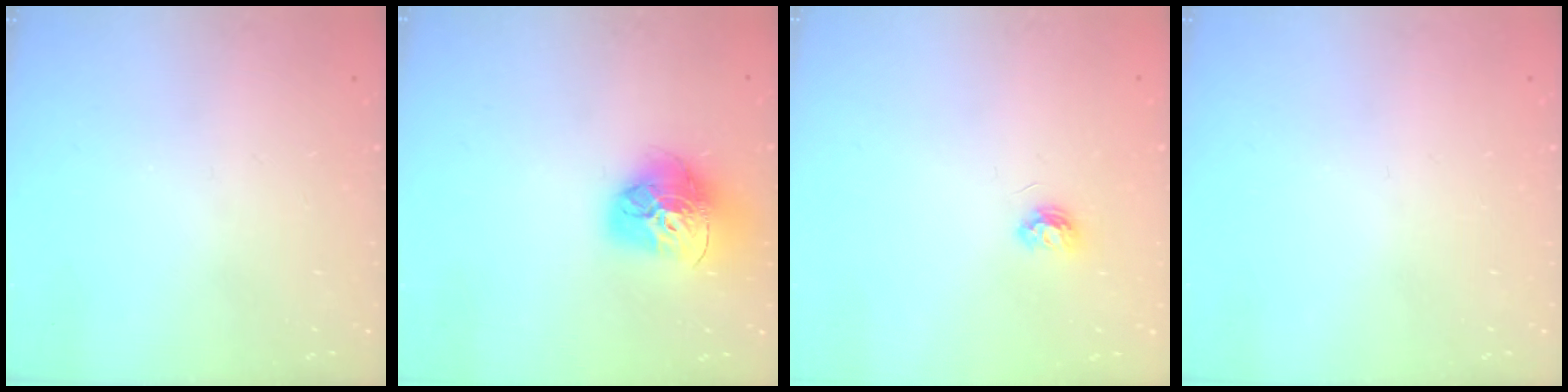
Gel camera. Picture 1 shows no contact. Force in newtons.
{"total": 18.0, "press": 17.9, "slide": 1.8}
{"total": 3.9, "press": 3.8, "slide": 0.5}
{"total": 0.0}